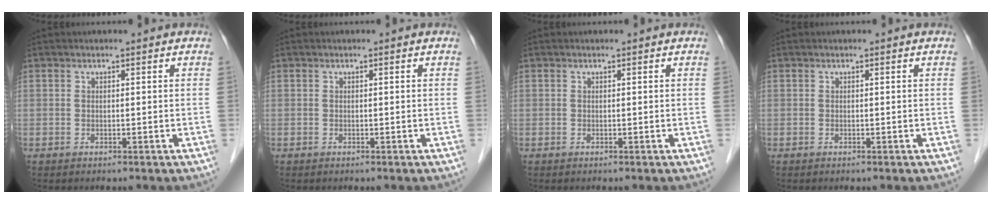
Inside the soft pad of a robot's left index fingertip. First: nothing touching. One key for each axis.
{"total": 0.0}
{"total": 0.0}
{"total": 0.0}